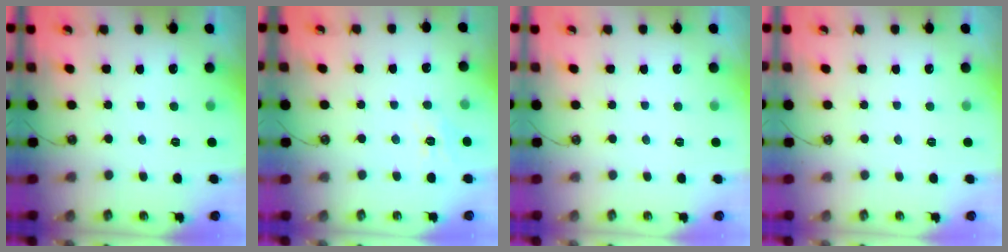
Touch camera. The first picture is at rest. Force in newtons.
{"total": 4.8, "press": 4.8, "slide": 0.3}
{"total": 0.0}
{"total": 0.0}